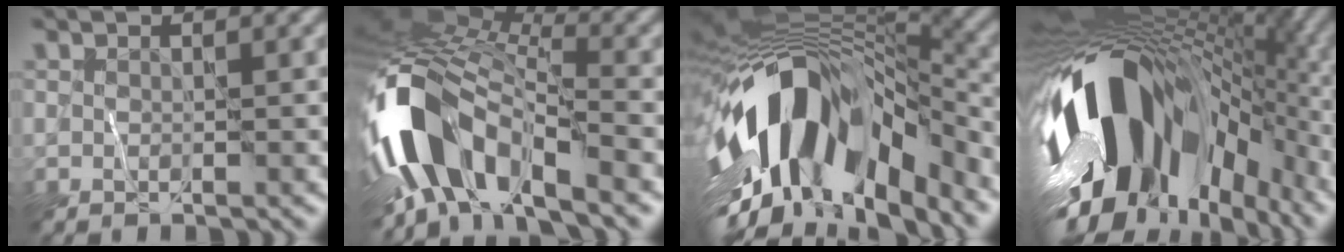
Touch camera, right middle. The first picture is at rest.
{"total": 12.0, "force": [-5.1, 5.7, 9.2], "torque": [-0.174, 0.003, -0.102]}
{"total": 14.8, "force": [-6.6, 7.4, 10.9], "torque": [-0.203, 0.015, -0.108]}
{"total": 16.6, "force": [-3.8, 9.4, 13.2], "torque": [-0.222, -0.016, -0.068]}